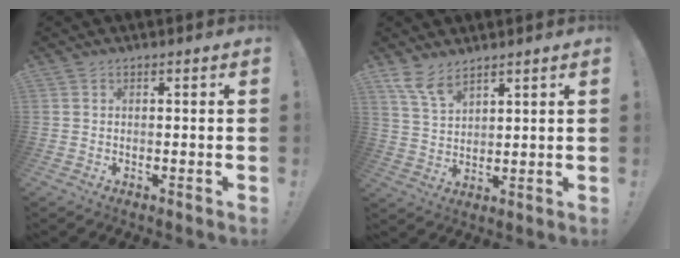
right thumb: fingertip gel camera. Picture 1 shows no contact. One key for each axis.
{"total": 7.1, "fx": 5.7, "fy": 2.5, "fz": 3.5, "tx": -0.077, "ty": -0.027, "tz": 0.109}